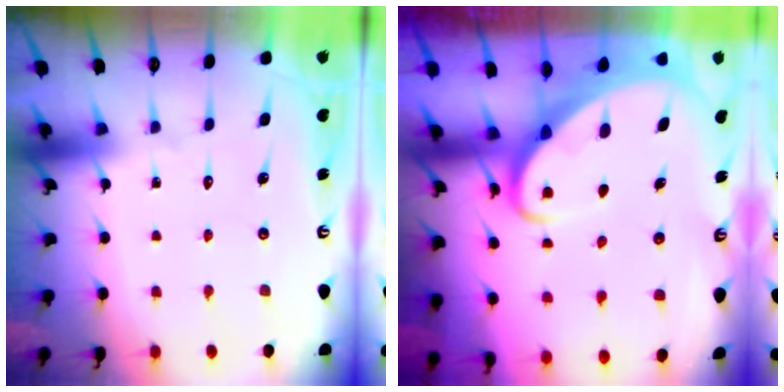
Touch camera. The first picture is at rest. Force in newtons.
{"total": 4.1, "press": 4.0, "slide": 0.4}